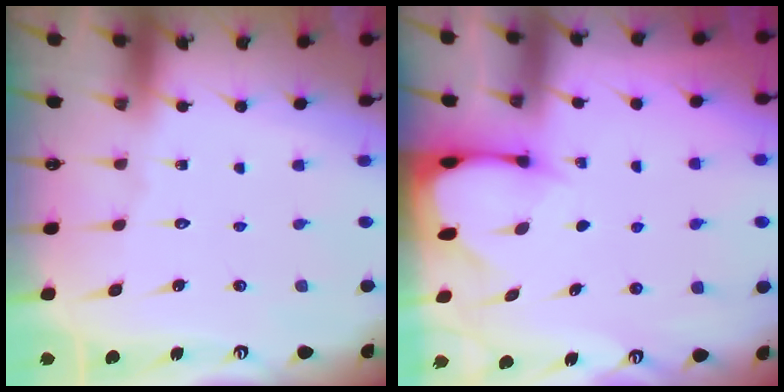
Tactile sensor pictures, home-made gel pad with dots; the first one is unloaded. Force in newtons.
{"total": 2.7, "press": 2.7, "slide": 0.4}